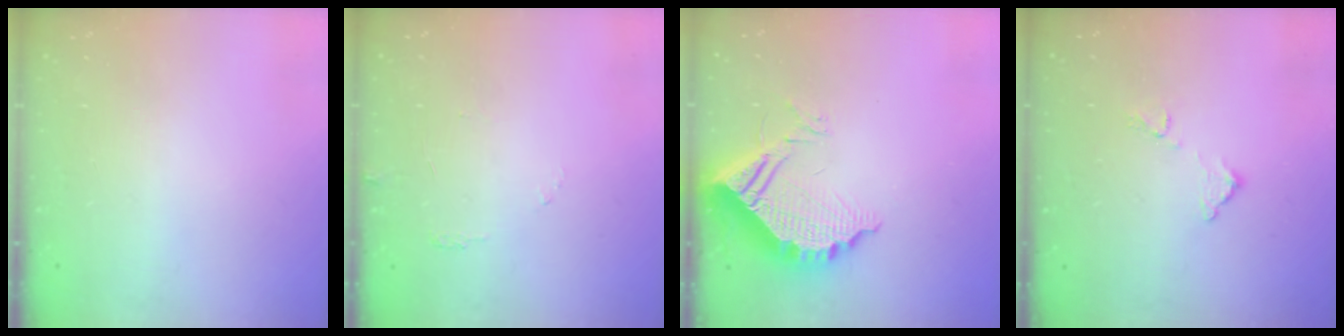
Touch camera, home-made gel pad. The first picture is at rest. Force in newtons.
{"total": 6.6, "press": 6.6, "slide": 0.5}
{"total": 13.6, "press": 13.6, "slide": 1.1}
{"total": 7.5, "press": 7.5, "slide": 0.3}